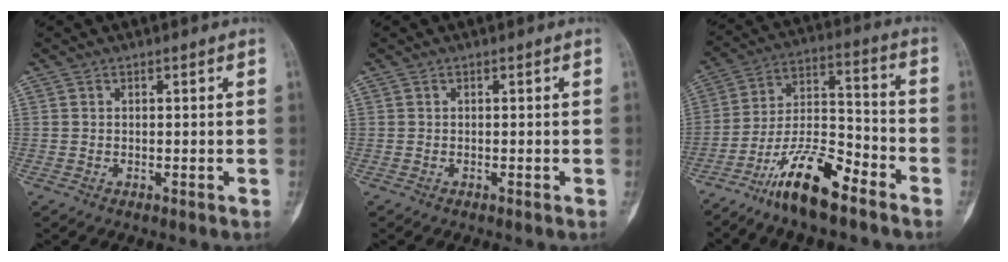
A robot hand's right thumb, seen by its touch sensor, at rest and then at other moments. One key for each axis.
{"total": 0.0}
{"total": 14.4, "fx": -9.8, "fy": 4.1, "fz": 9.7, "tx": -0.177, "ty": 0.072, "tz": -0.185}